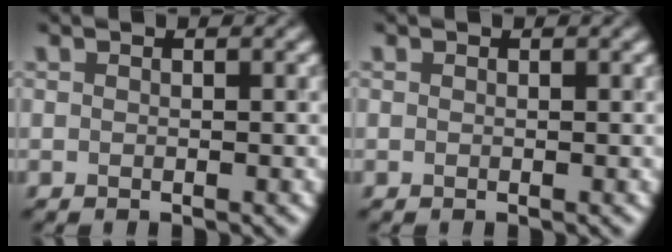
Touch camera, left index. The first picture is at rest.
{"total": 0.0}